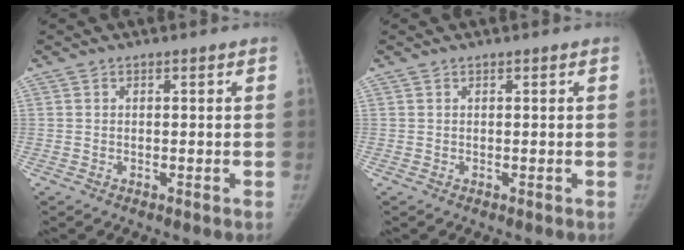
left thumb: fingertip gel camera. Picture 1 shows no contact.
{"total": 0.0}